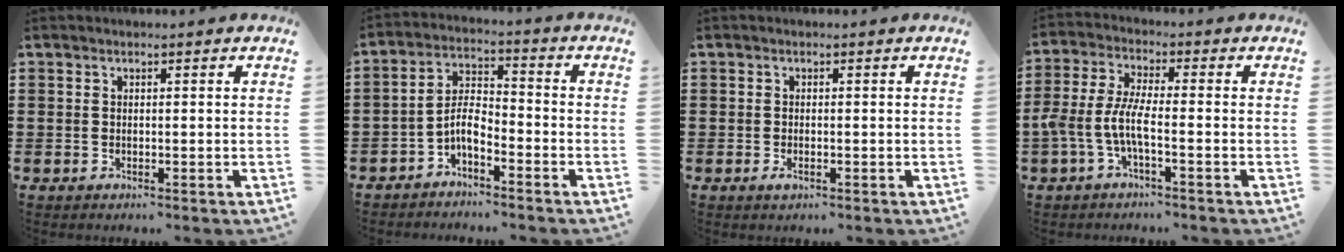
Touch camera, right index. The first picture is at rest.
{"total": 4.9, "force": [-3.0, 1.7, 3.4], "torque": [-0.077, 0.006, -0.063]}
{"total": 0.9, "force": [-0.3, 0.4, 0.8], "torque": [-0.022, -0.005, -0.007]}
{"total": 5.5, "force": [-2.3, 1.3, 4.9], "torque": [-0.127, -0.013, -0.053]}